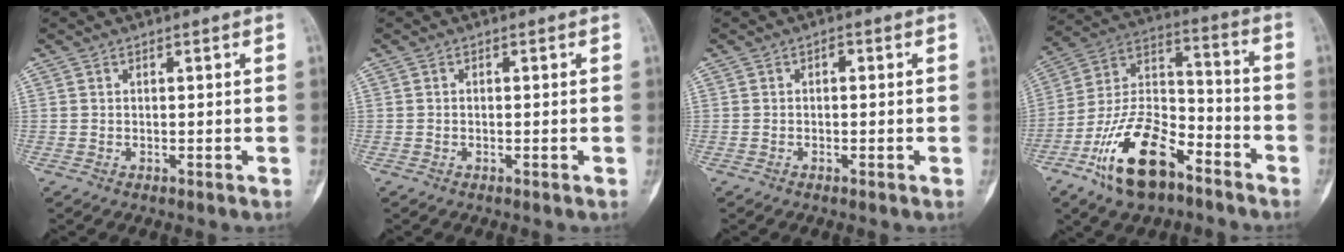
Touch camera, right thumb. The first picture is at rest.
{"total": 0.0}
{"total": 1.0, "force": [0.0, 0.7, 0.8], "torque": [-0.004, 0.005, -0.006]}
{"total": 18.3, "force": [-10.6, 8.8, 12.1], "torque": [-0.211, 0.076, -0.195]}